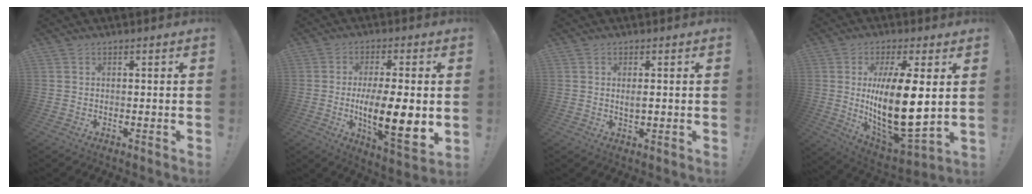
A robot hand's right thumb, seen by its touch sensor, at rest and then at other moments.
{"total": 15.9, "force": [-1.5, 4.7, 15.2], "torque": [-0.265, -0.007, -0.025]}
{"total": 2.2, "force": [0.2, 0.7, 2.0], "torque": [-0.030, -0.005, 0.000]}
{"total": 20.5, "force": [2.4, 7.8, 18.8], "torque": [-0.340, -0.039, 0.039]}